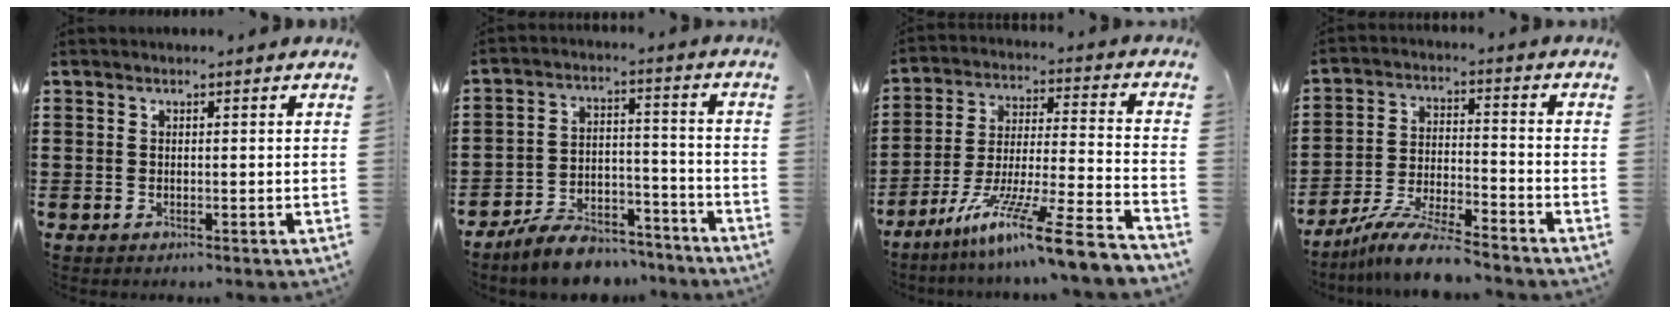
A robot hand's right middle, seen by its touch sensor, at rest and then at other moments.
{"total": 8.1, "force": [-7.5, 2.2, 2.2], "torque": [-0.030, 0.030, -0.140]}
{"total": 13.4, "force": [-10.4, -0.3, 8.5], "torque": [-0.144, 0.010, -0.195]}
{"total": 8.9, "force": [-7.9, 0.6, 4.0], "torque": [-0.079, 0.006, -0.153]}